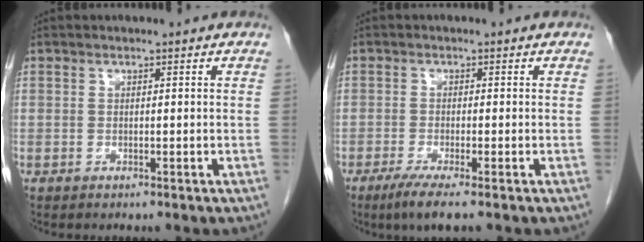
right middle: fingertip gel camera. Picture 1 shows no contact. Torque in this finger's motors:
{"motor_torque": [0.76, -0.56, 0.04, 0.04]}